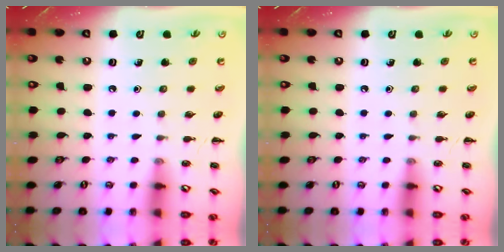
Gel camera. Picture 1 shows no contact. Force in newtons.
{"total": 0.0}